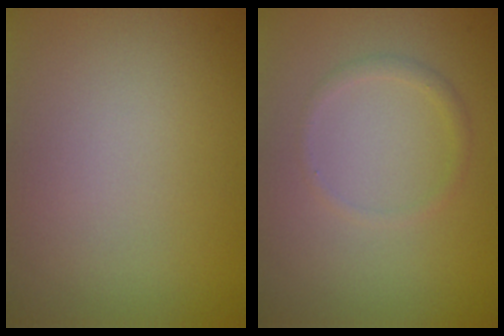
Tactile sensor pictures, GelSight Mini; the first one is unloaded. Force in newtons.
{"total": 0.9, "press": 0.9, "slide": 0.1}